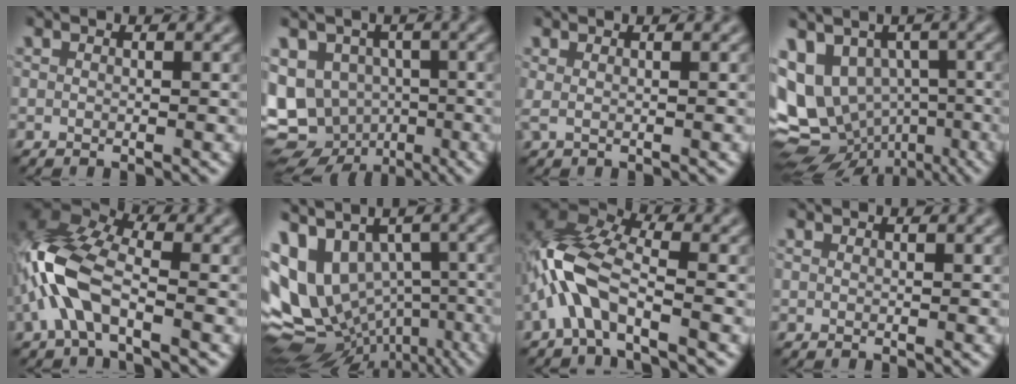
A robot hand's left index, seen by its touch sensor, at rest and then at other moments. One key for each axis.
{"total": 11.9, "fx": -4.2, "fy": 9.6, "fz": 5.7, "tx": -0.103, "ty": -0.019, "tz": -0.080}
{"total": 0.7, "fx": 0.2, "fy": 0.0, "fz": 0.7, "tx": -0.015, "ty": -0.001, "tz": 0.002}
{"total": 10.4, "fx": -0.4, "fy": 7.9, "fz": 6.7, "tx": -0.131, "ty": -0.018, "tz": 0.022}
{"total": 7.9, "fx": -2.4, "fy": 3.6, "fz": 6.7, "tx": -0.160, "ty": 0.018, "tz": -0.058}
{"total": 11.0, "fx": 0.6, "fy": 8.1, "fz": 7.4, "tx": -0.145, "ty": 0.000, "tz": 0.035}
{"total": 6.7, "fx": -2.8, "fy": 2.5, "fz": 5.6, "tx": -0.129, "ty": 0.017, "tz": -0.063}
{"total": 0.0}